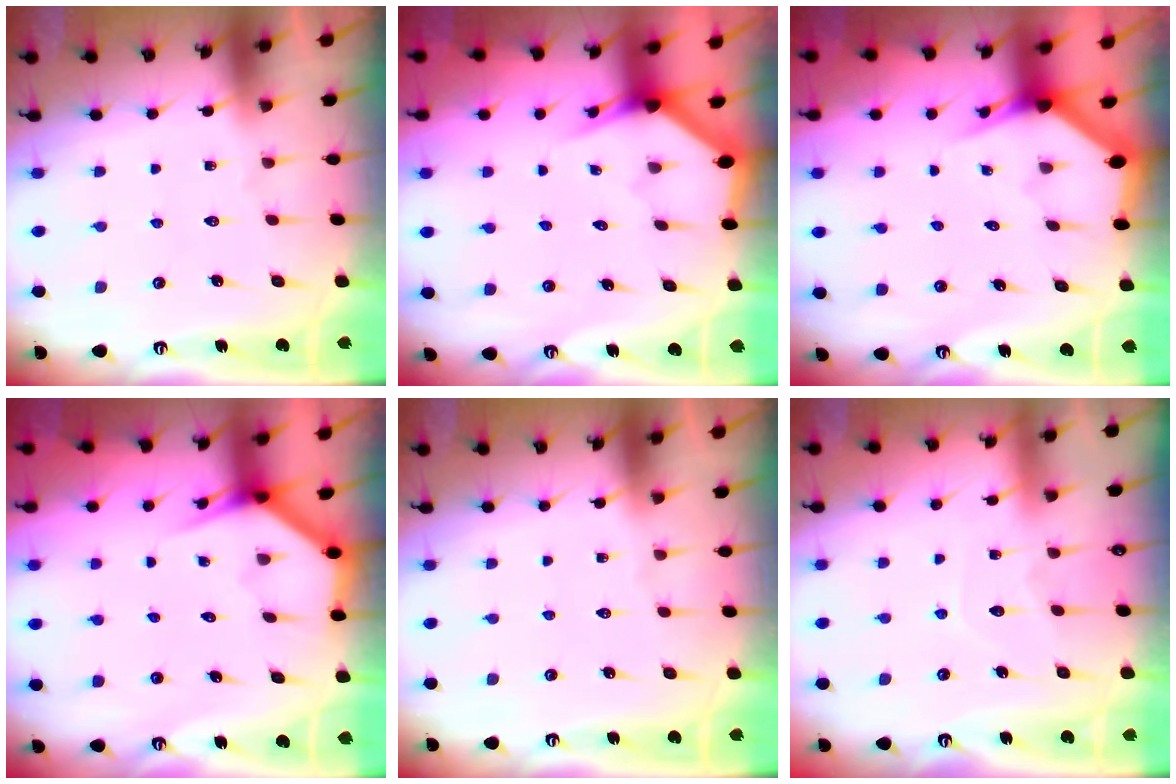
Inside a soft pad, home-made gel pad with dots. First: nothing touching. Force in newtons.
{"total": 2.9, "press": 2.9, "slide": 0.1}
{"total": 2.9, "press": 2.9, "slide": 0.0}
{"total": 3.6, "press": 3.6, "slide": 0.3}
{"total": 0.0}
{"total": 4.1, "press": 4.1, "slide": 0.4}